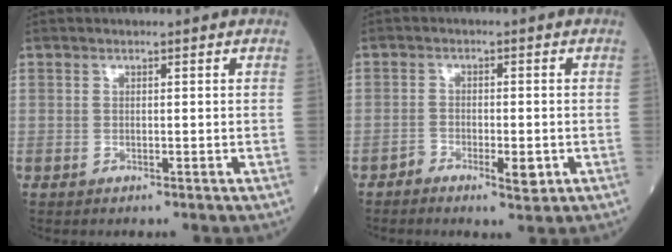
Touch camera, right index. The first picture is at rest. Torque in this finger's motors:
{"motor_torque": [-0.10, 0.13, -0.09, -0.01]}